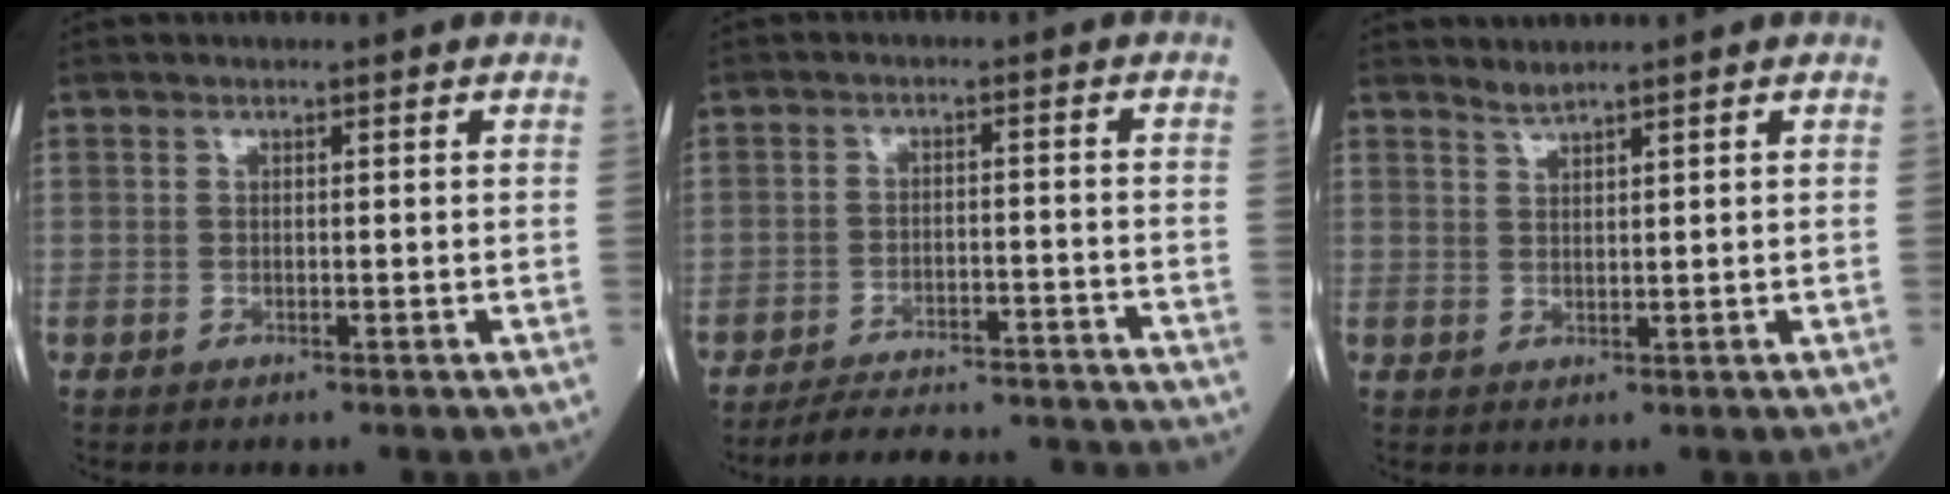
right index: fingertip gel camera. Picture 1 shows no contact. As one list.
[{"total": 17.7, "force": [-17.2, 1.2, 4.0], "torque": [-0.058, 0.001, -0.218]}, {"total": 1.5, "force": [1.4, -0.5, 0.1], "torque": [-0.008, -0.003, 0.034]}]